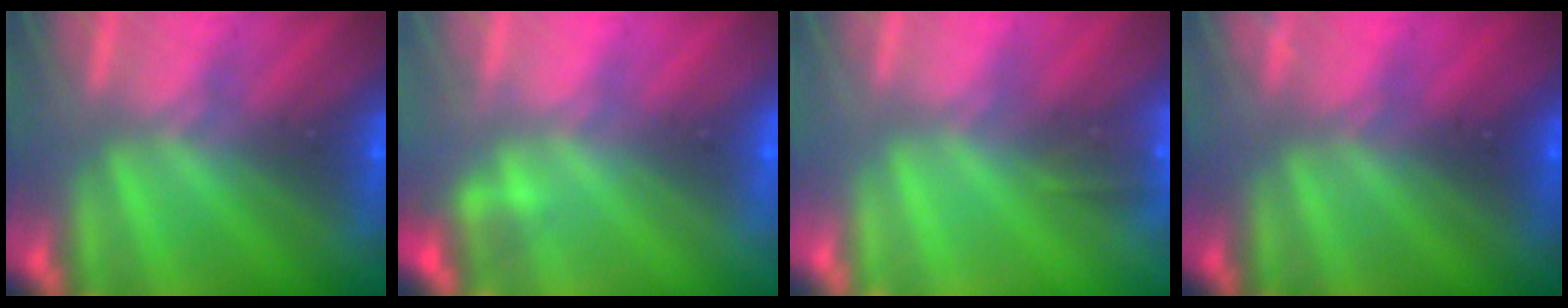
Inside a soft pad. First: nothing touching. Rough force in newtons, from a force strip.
{"total": 2.2}
{"total": 4.7}
{"total": 2.2}